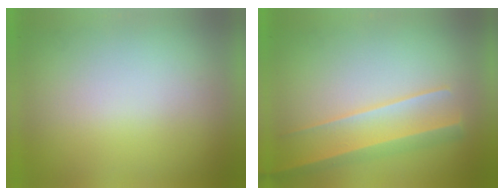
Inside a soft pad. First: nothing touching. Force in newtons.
{"total": 2.2}